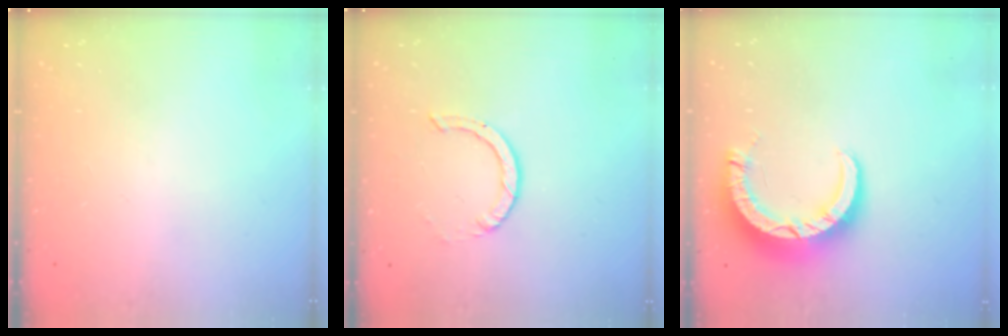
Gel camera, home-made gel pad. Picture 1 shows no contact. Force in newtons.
{"total": 2.2, "press": 2.2, "slide": 0.2}
{"total": 8.5, "press": 8.4, "slide": 0.8}